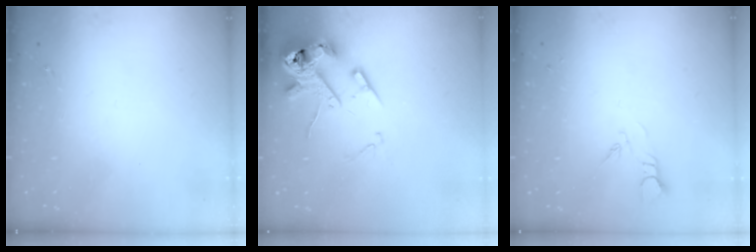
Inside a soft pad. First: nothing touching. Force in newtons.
{"total": 15.6, "press": 15.4, "slide": 2.3}
{"total": 3.2, "press": 3.1, "slide": 0.3}